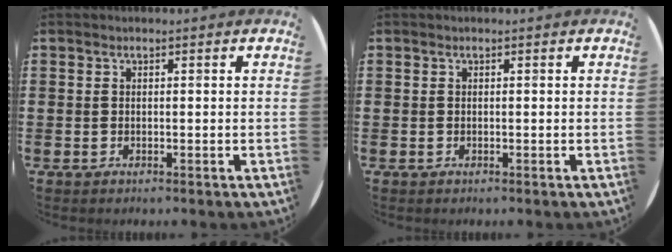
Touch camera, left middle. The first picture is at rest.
{"total": 0.0}